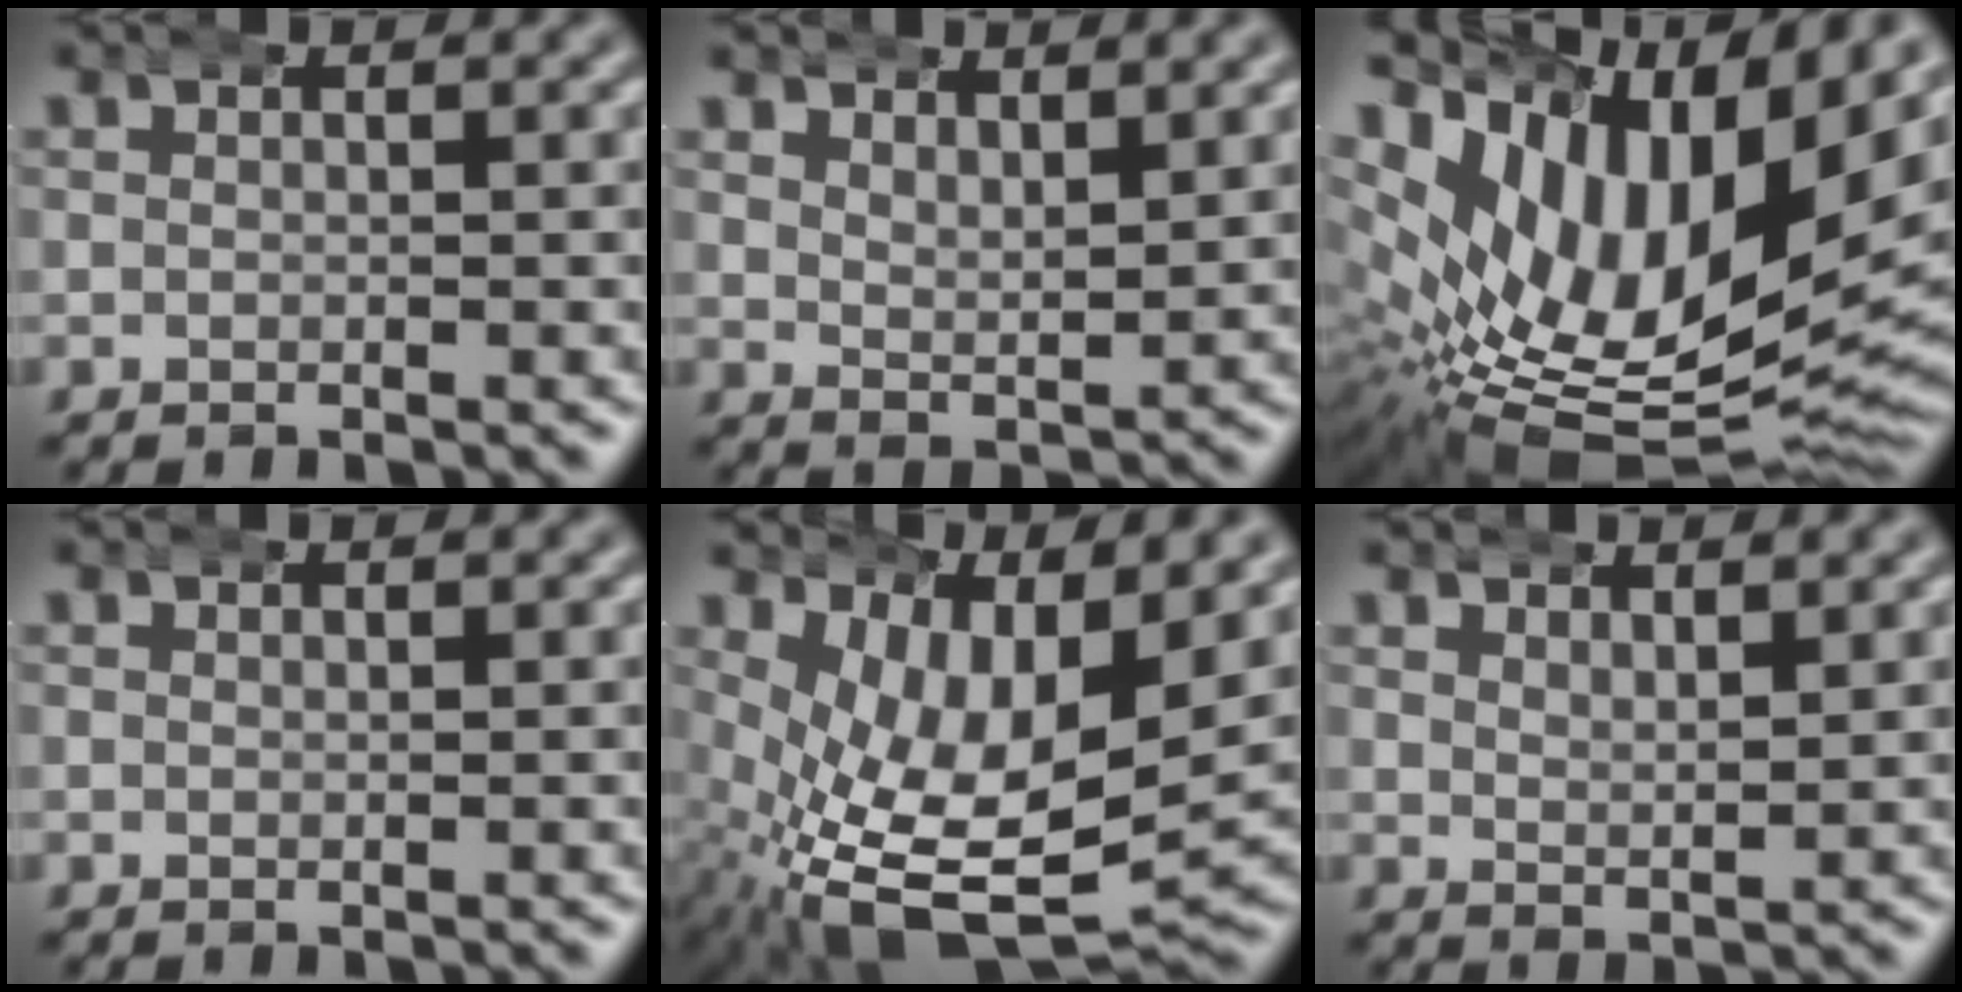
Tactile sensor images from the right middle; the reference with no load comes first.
{"total": 2.2, "force": [1.6, 0.7, 1.3], "torque": [-0.035, -0.015, 0.037]}
{"total": 18.9, "force": [0.4, 12.4, 14.3], "torque": [-0.282, -0.040, 0.023]}
{"total": 0.0}
{"total": 11.9, "force": [-1.2, 7.1, 9.5], "torque": [-0.192, -0.052, 0.008]}
{"total": 1.7, "force": [1.5, 0.3, 0.6], "torque": [-0.016, -0.008, 0.034]}